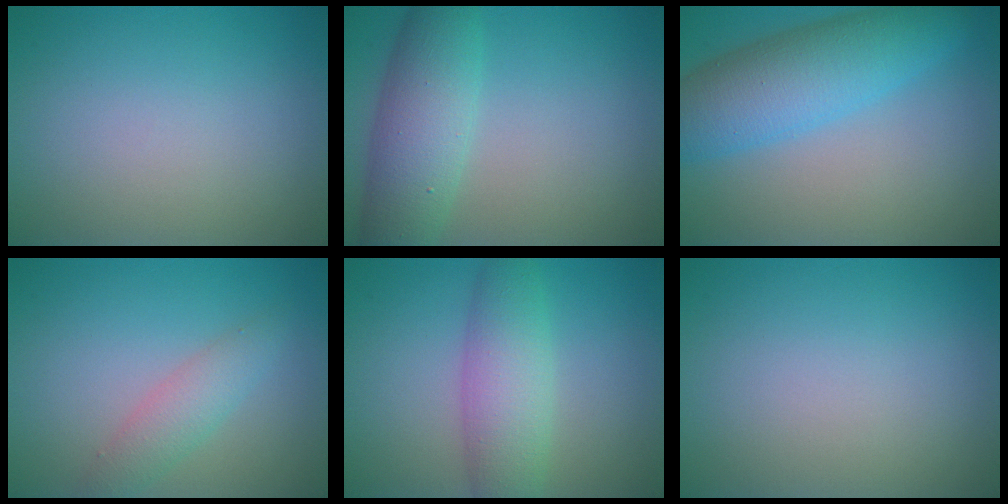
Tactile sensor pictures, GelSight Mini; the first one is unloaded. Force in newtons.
{"total": 6.0, "press": 6.0, "slide": 0.3}
{"total": 7.4, "press": 7.4, "slide": 0.3}
{"total": 2.5, "press": 2.5, "slide": 0.1}
{"total": 5.0, "press": 5.0, "slide": 0.1}
{"total": 0.0}